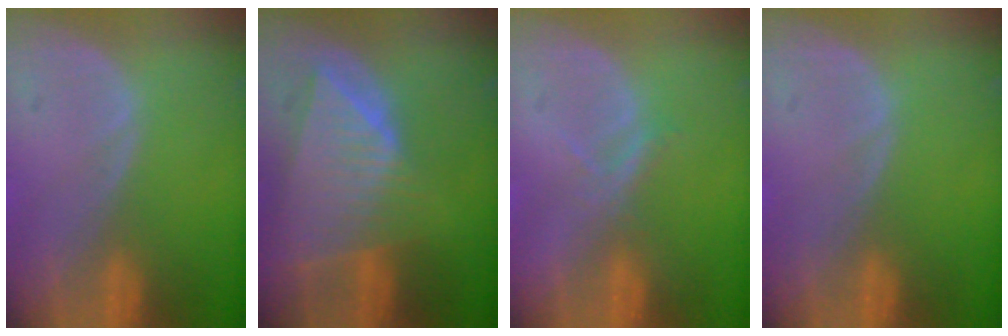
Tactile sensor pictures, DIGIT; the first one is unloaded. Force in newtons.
{"total": 9.1, "press": 8.2, "slide": 4.1}
{"total": 2.1, "press": 1.9, "slide": 0.9}
{"total": 0.0}